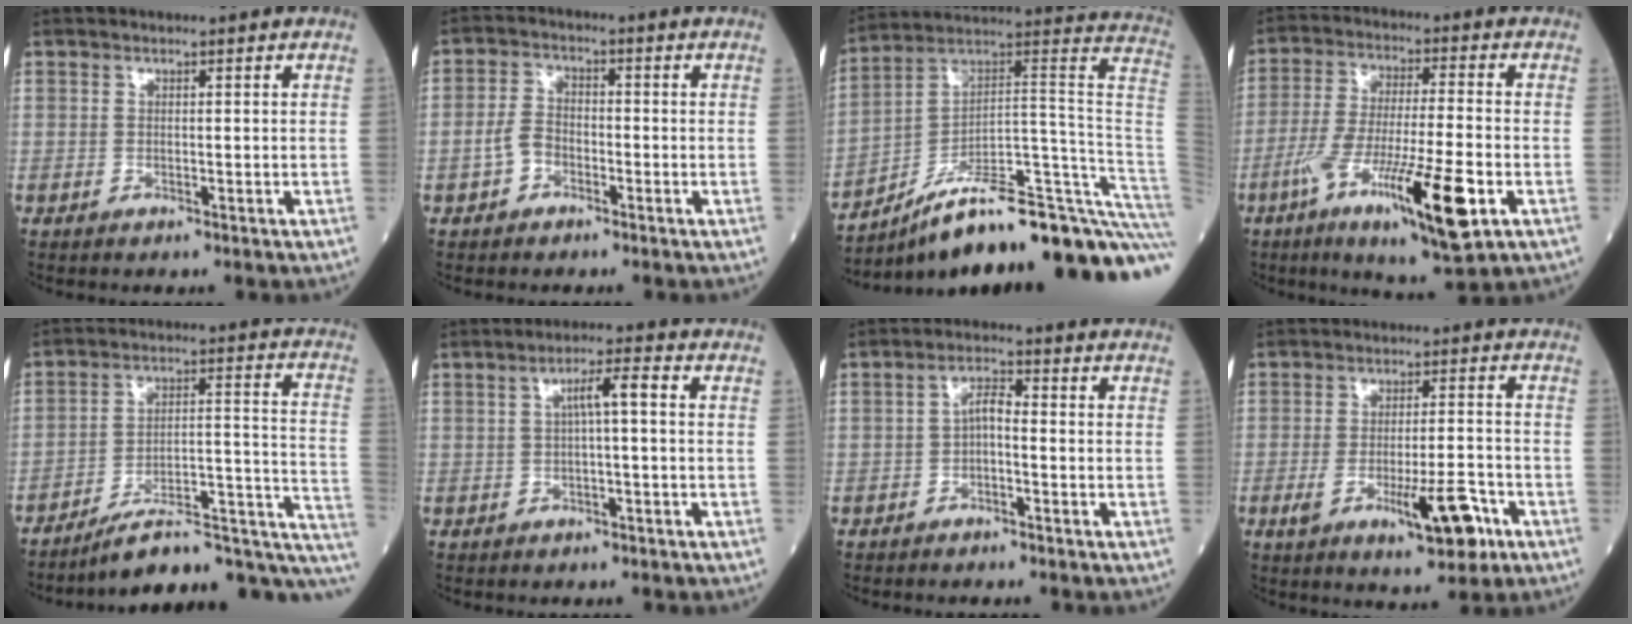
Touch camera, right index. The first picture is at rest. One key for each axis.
{"total": 3.9, "fx": -1.7, "fy": 2.7, "fz": 2.1, "tx": -0.049, "ty": 0.009, "tz": -0.036}
{"total": 29.1, "fx": -20.7, "fy": 2.8, "fz": 20.2, "tx": -0.153, "ty": 0.040, "tz": -0.300}
{"total": 16.2, "fx": -6.5, "fy": 1.7, "fz": 14.7, "tx": -0.259, "ty": -0.026, "tz": -0.107}
{"total": 18.2, "fx": -13.0, "fy": 5.3, "fz": 11.5, "tx": -0.089, "ty": 0.066, "tz": -0.178}
{"total": 3.9, "fx": 0.4, "fy": 0.4, "fz": 3.9, "tx": -0.064, "ty": 0.014, "tz": 0.006}
{"total": 2.9, "fx": -0.7, "fy": 0.9, "fz": 2.7, "tx": -0.048, "ty": 0.007, "tz": -0.013}
{"total": 9.7, "fx": -3.9, "fy": 2.3, "fz": 8.6, "tx": -0.135, "ty": -0.003, "tz": -0.053}